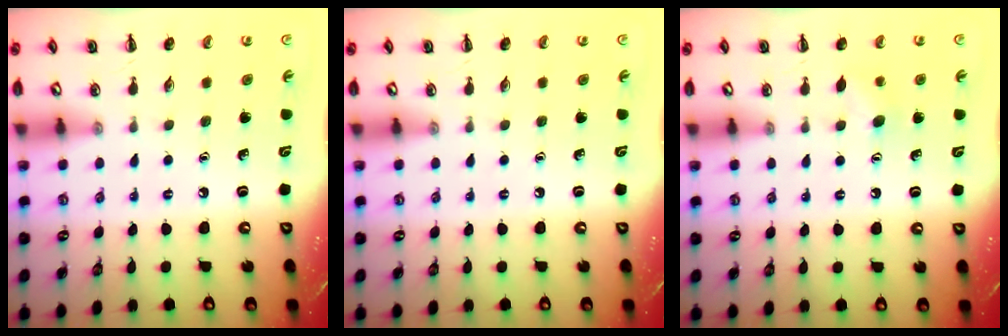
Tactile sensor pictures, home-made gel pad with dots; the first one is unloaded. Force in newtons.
{"total": 0.0}
{"total": 6.3, "press": 6.1, "slide": 1.5}